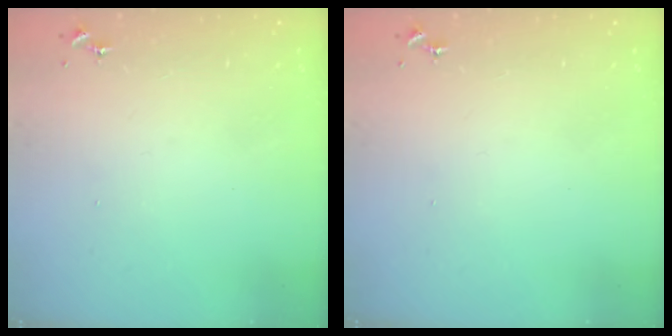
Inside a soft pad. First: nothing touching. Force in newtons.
{"total": 0.0}